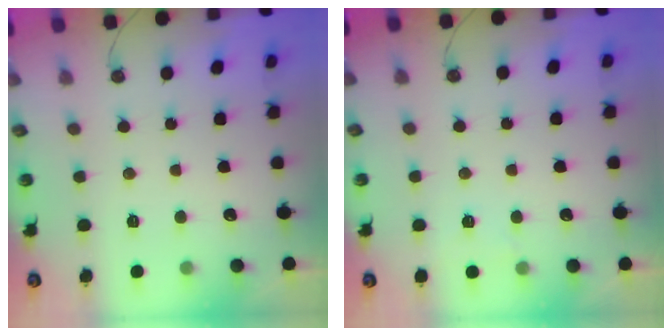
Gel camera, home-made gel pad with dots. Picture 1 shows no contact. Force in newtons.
{"total": 4.0, "press": 3.1, "slide": 2.5}